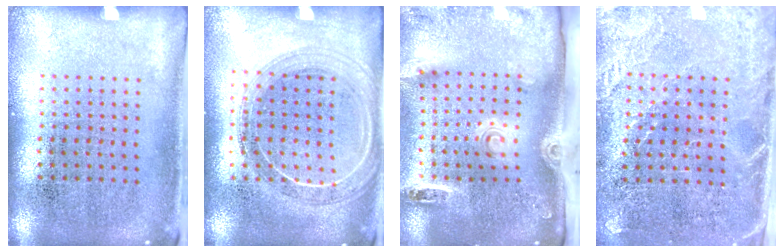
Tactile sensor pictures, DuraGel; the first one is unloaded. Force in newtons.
{"total": 1.7, "press": 1.6, "slide": 0.6}
{"total": 2.9, "press": 2.0, "slide": 2.1}
{"total": 3.1, "press": 2.8, "slide": 1.3}